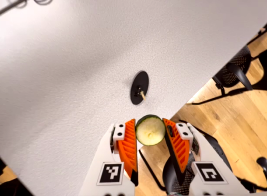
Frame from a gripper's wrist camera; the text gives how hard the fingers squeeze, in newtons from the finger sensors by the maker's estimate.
{"total": 8.2, "left": 8.1, "right": 8.3}